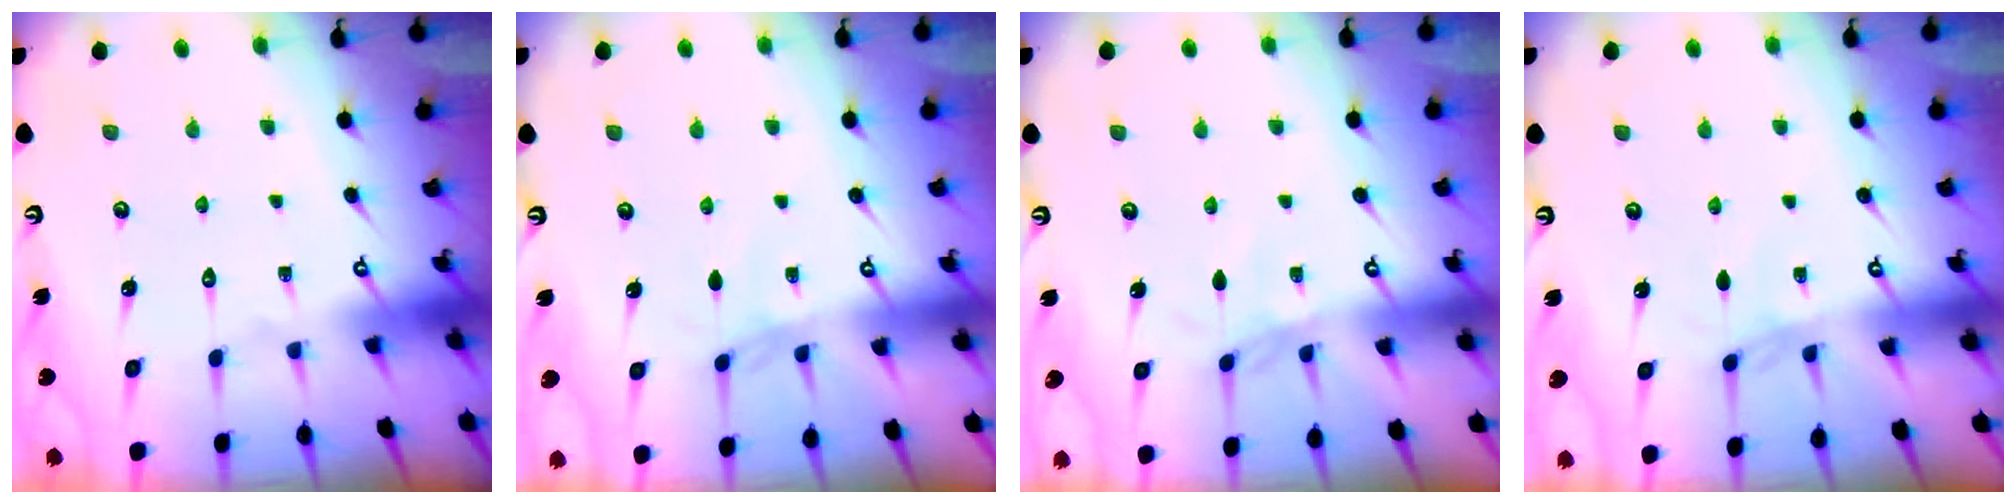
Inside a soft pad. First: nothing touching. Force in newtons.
{"total": 2.2, "press": 2.1, "slide": 0.4}
{"total": 2.2, "press": 2.2, "slide": 0.3}
{"total": 2.2, "press": 2.1, "slide": 0.4}